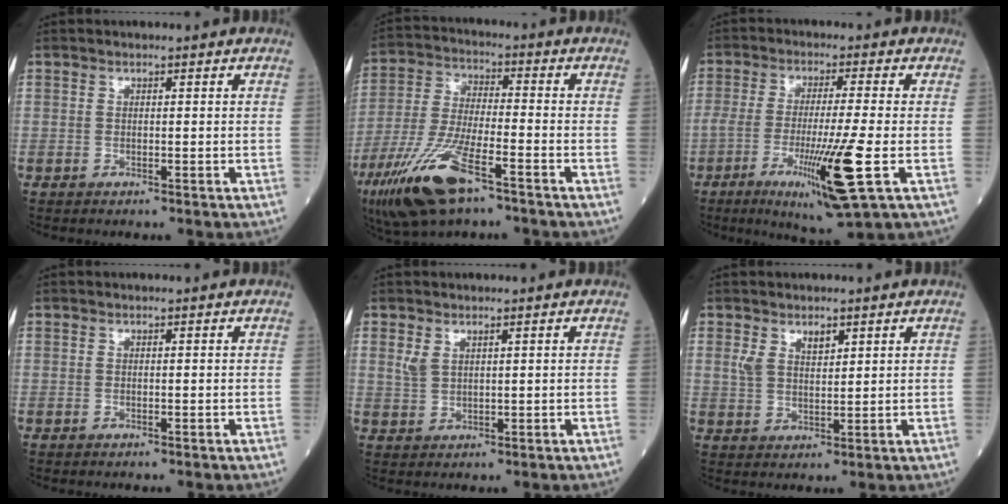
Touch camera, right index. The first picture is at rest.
{"total": 14.6, "force": [-8.5, 3.3, 11.4], "torque": [-0.241, -0.029, -0.156]}
{"total": 12.0, "force": [-4.1, -0.6, 11.3], "torque": [-0.209, -0.034, -0.069]}
{"total": 0.0}
{"total": 2.3, "force": [1.3, 1.2, 1.4], "torque": [-0.035, 0.002, 0.034]}
{"total": 3.8, "force": [2.2, 1.8, 2.6], "torque": [-0.055, 0.006, 0.048]}